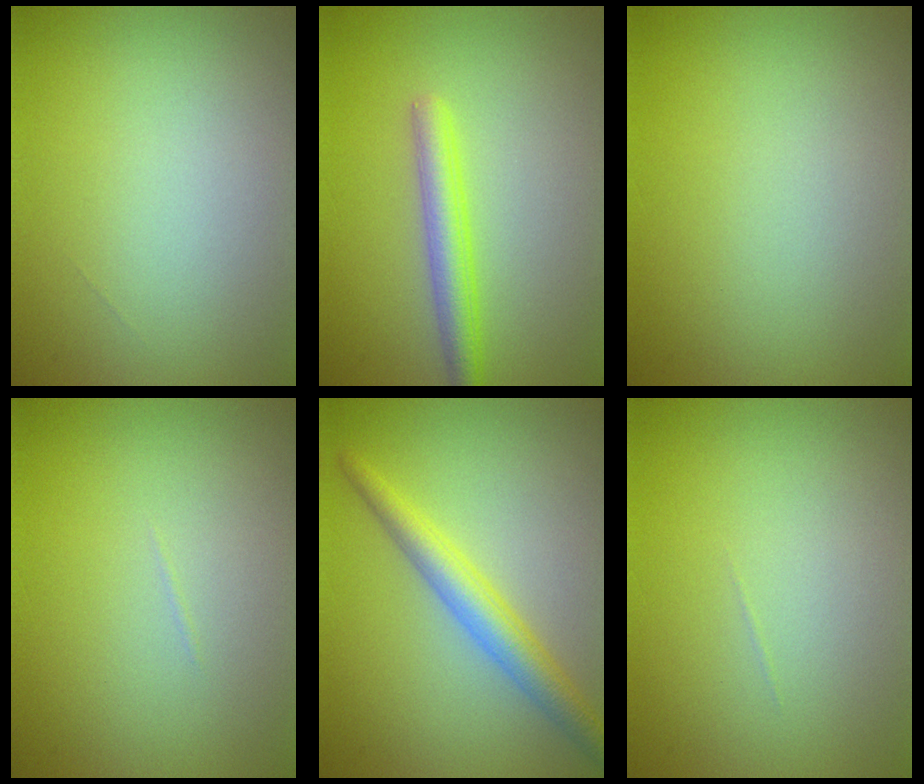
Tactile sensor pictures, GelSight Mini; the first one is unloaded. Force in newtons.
{"total": 2.8, "press": 2.8, "slide": 0.0}
{"total": 0.0}
{"total": 0.0}
{"total": 3.7, "press": 3.7, "slide": 0.1}
{"total": 0.0}